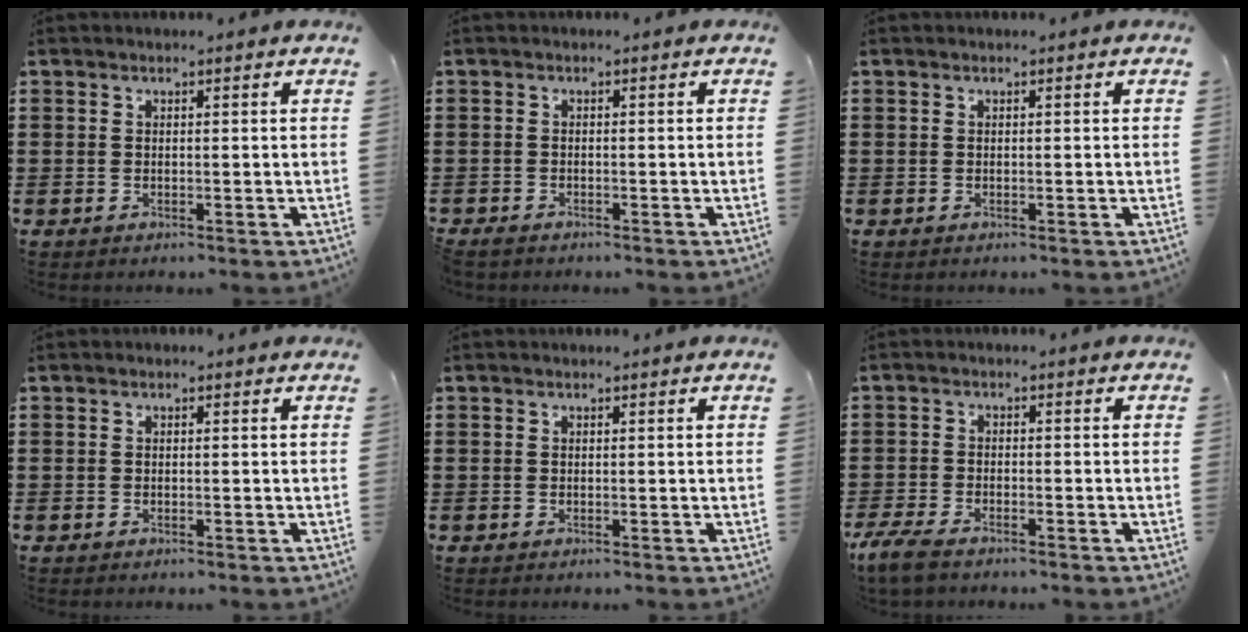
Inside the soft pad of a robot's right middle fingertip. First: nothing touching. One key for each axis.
{"total": 0.8, "fx": -0.8, "fy": 0.3, "fz": 0.1, "tx": -0.002, "ty": 0.000, "tz": -0.017}
{"total": 0.0}
{"total": 0.0}
{"total": 0.0}
{"total": 3.4, "fx": -2.9, "fy": 0.6, "fz": 1.7, "tx": -0.050, "ty": -0.003, "tz": -0.062}